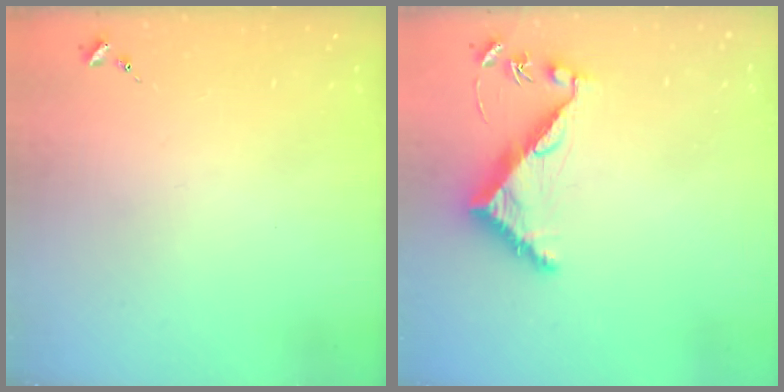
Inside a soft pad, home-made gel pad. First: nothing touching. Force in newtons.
{"total": 8.0, "press": 8.0, "slide": 0.5}